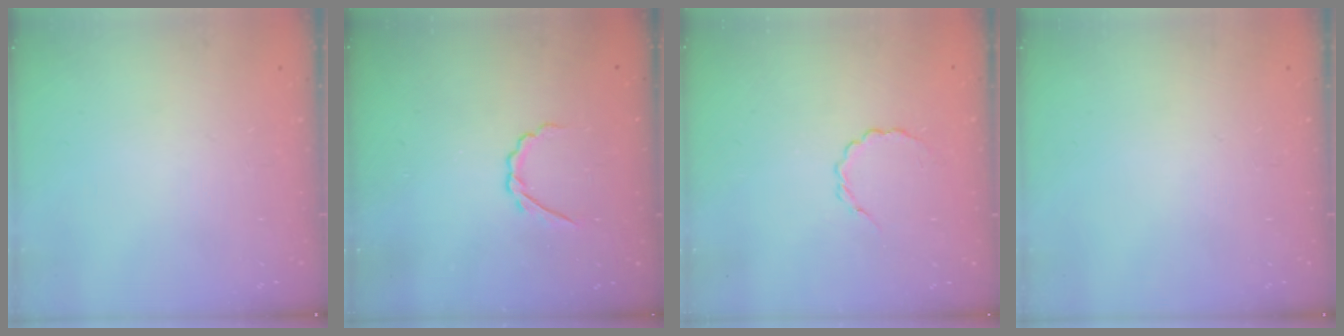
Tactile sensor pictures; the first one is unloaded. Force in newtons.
{"total": 2.6, "press": 2.5, "slide": 0.8}
{"total": 2.9, "press": 2.7, "slide": 1.0}
{"total": 0.0}